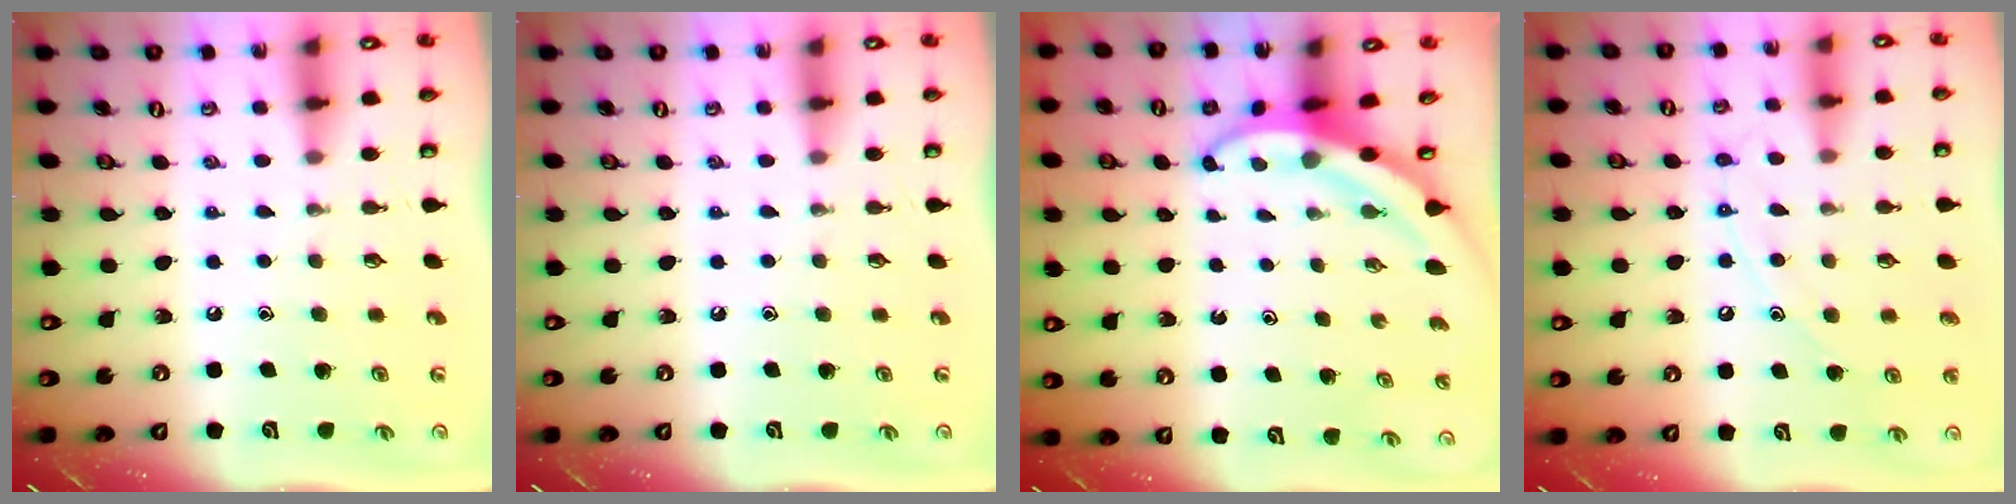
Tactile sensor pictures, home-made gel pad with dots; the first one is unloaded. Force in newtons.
{"total": 0.0}
{"total": 4.0, "press": 3.9, "slide": 0.5}
{"total": 9.0, "press": 9.0, "slide": 0.8}